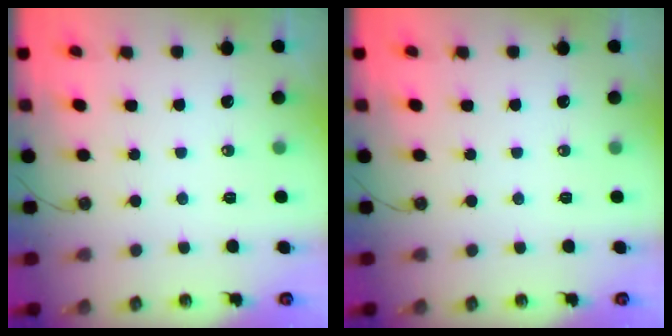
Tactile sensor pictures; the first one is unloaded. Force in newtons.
{"total": 0.0}